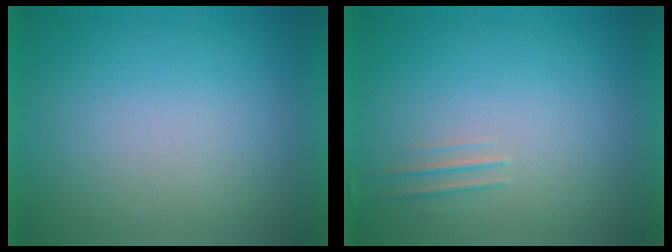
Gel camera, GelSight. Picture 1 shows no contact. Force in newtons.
{"total": 1.1}